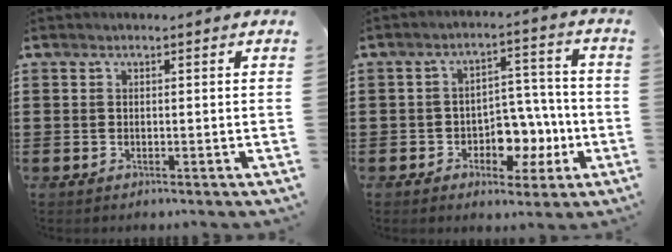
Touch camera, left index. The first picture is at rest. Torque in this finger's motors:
{"motor_torque": [1.37, 0.55, 0.34, 0.10]}